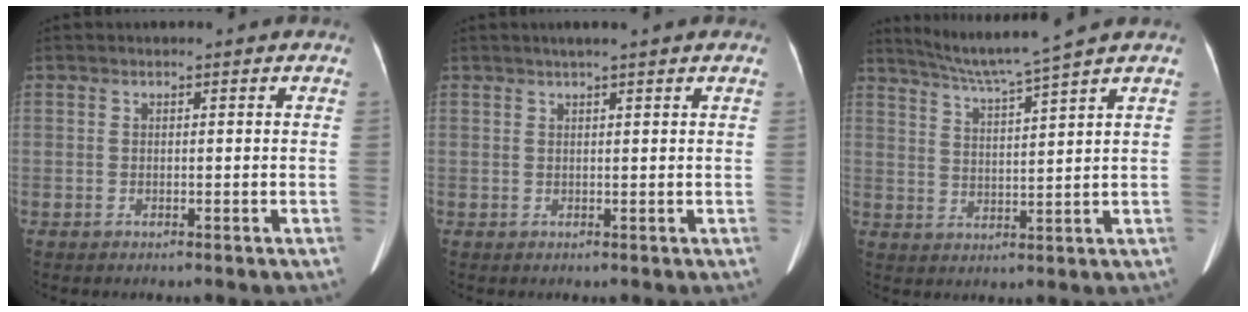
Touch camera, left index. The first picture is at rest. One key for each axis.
{"total": 3.2, "fx": 2.3, "fy": -0.2, "fz": 2.1, "tx": -0.028, "ty": 0.025, "tz": 0.033}
{"total": 8.1, "fx": 6.9, "fy": -2.3, "fz": 3.5, "tx": -0.066, "ty": -0.003, "tz": 0.127}